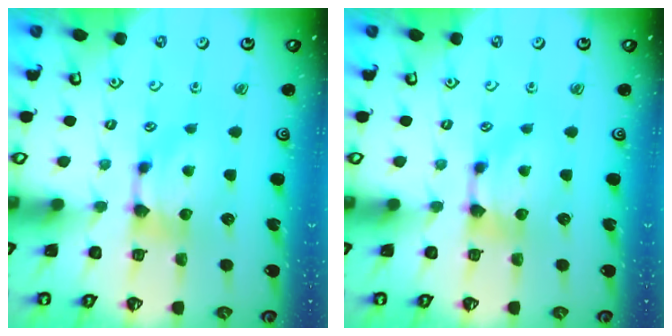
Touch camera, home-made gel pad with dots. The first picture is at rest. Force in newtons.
{"total": 0.0}